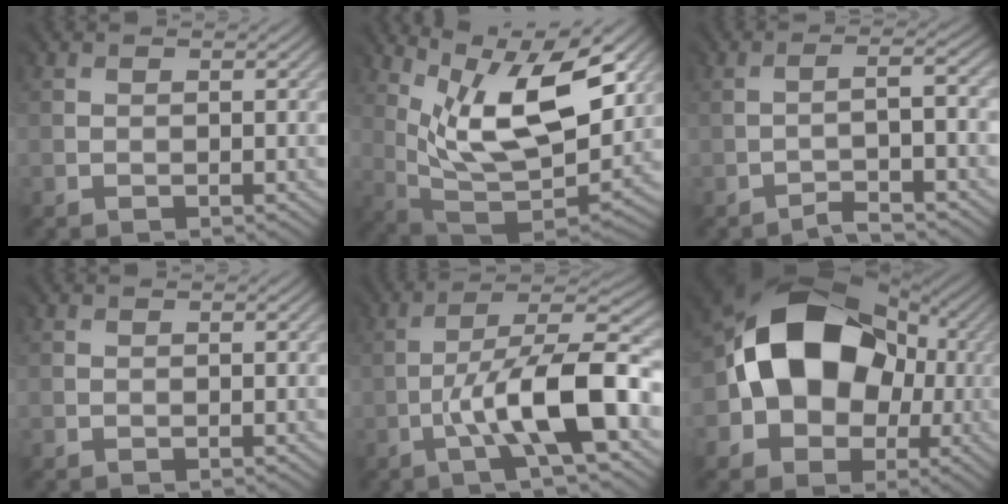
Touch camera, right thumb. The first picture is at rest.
{"total": 13.3, "force": [6.8, 4.8, 10.3], "torque": [-0.192, -0.011, 0.127]}
{"total": 3.1, "force": [-2.5, -0.5, 1.7], "torque": [-0.008, 0.014, -0.053]}
{"total": 0.0}
{"total": 10.4, "force": [-3.7, 2.3, 9.5], "torque": [-0.160, 0.011, -0.066]}
{"total": 13.8, "force": [0.1, 11.4, 7.8], "torque": [-0.108, 0.002, -0.004]}